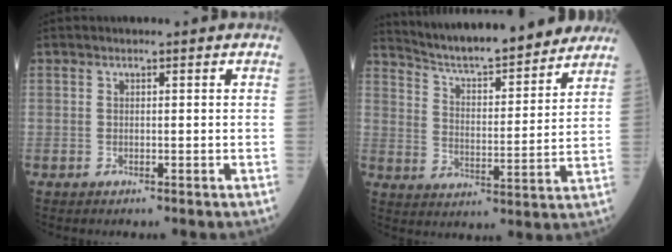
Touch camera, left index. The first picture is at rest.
{"total": 17.8, "force": [16.4, 1.9, 6.8], "torque": [-0.111, -0.005, 0.240]}